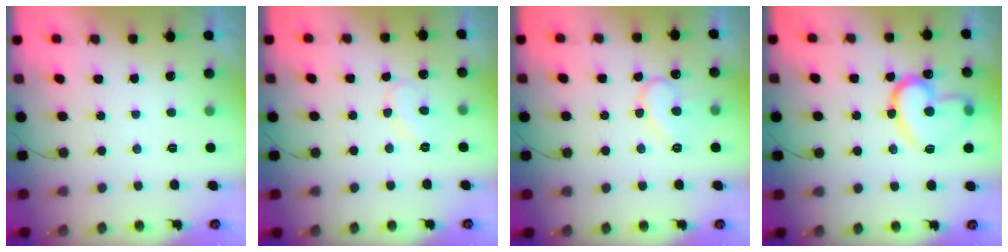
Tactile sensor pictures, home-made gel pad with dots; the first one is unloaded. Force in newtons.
{"total": 7.2, "press": 7.2, "slide": 0.4}
{"total": 10.2, "press": 10.1, "slide": 0.9}
{"total": 17.7, "press": 17.6, "slide": 1.2}